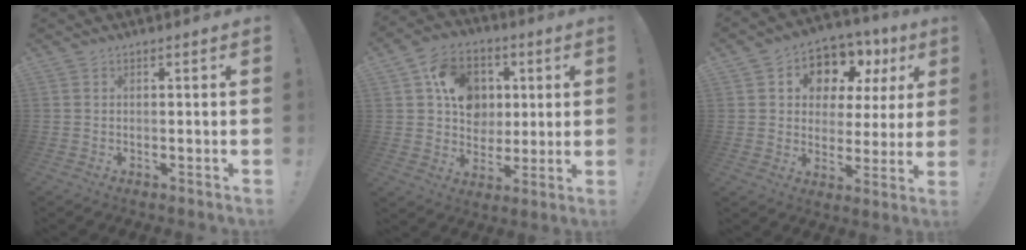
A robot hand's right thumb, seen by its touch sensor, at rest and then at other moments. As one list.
[{"total": 15.0, "force": [4.1, 12.6, 7.0], "torque": [-0.093, -0.001, 0.088]}, {"total": 9.9, "force": [5.8, 7.1, 3.7], "torque": [-0.051, -0.052, 0.110]}]